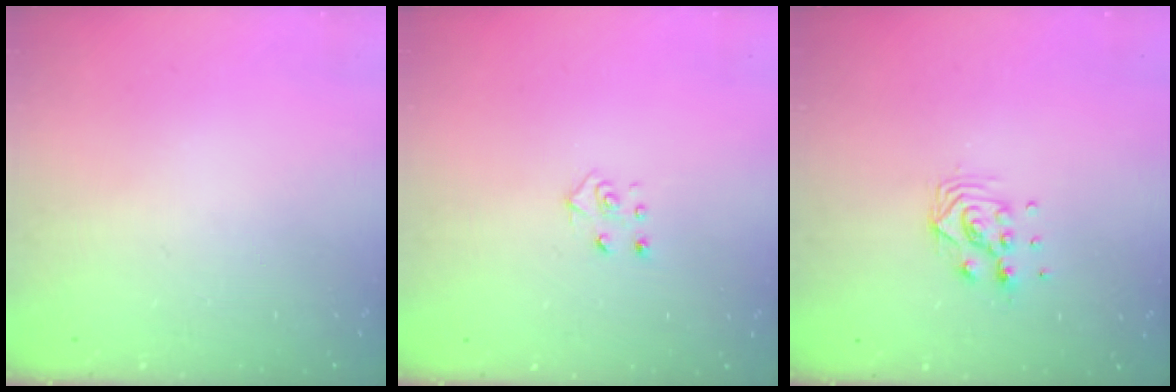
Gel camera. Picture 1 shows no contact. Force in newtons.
{"total": 4.6, "press": 4.6, "slide": 0.4}
{"total": 7.8, "press": 7.8, "slide": 0.7}